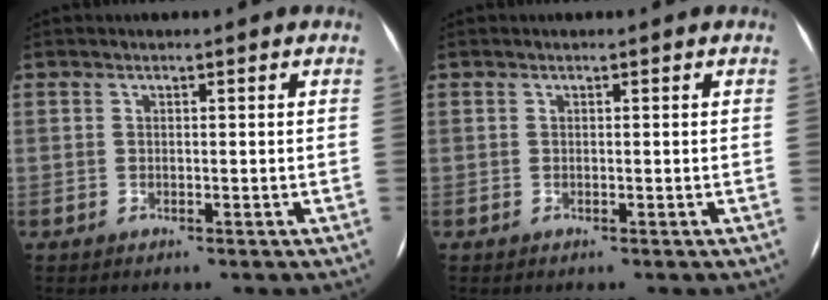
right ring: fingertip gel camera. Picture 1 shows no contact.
{"total": 0.0}